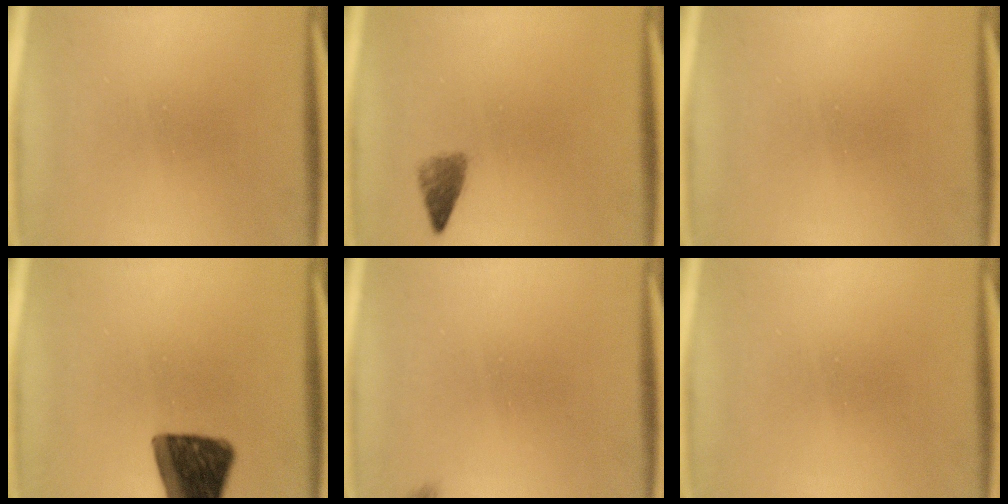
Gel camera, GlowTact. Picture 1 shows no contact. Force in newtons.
{"total": 2.2}
{"total": 0.0}
{"total": 12.8}
{"total": 0.9}
{"total": 0.0}